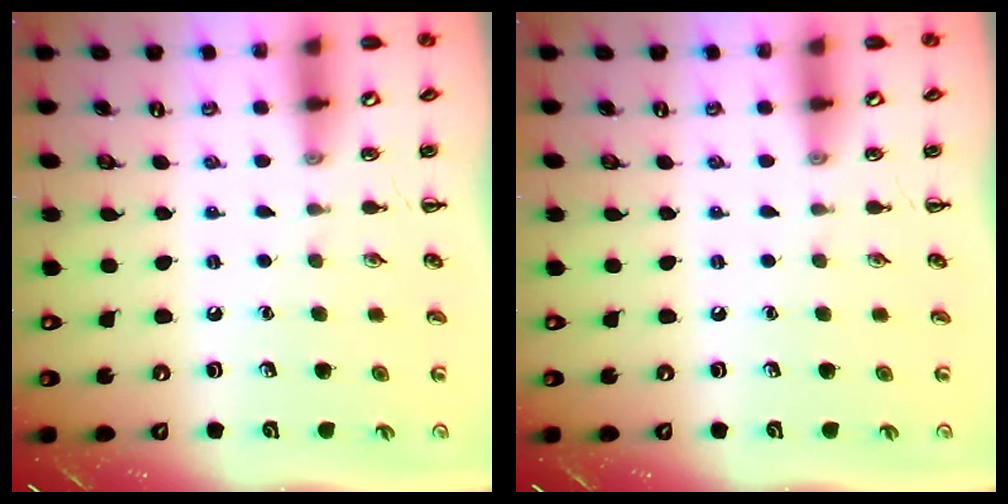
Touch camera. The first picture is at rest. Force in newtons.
{"total": 0.0}